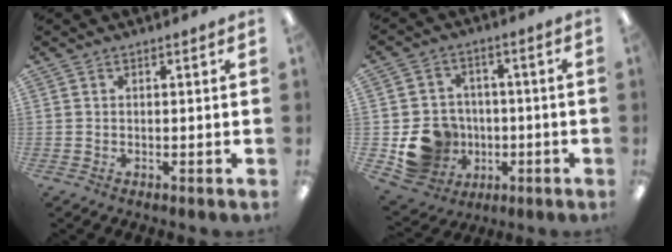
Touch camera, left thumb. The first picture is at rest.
{"total": 11.8, "force": [-3.1, 10.7, 3.9], "torque": [-0.089, 0.027, -0.039]}